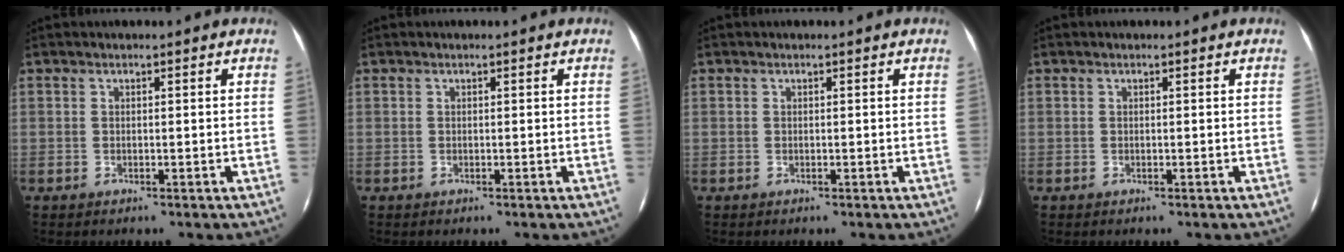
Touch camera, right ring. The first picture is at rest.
{"total": 0.0}
{"total": 0.0}
{"total": 0.0}